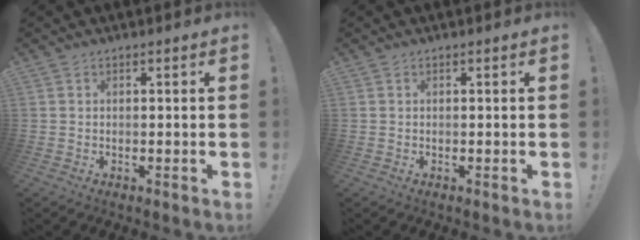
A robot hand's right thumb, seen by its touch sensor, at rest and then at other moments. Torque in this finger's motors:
{"motor_torque": [-0.32, 0.32, -0.12, 0.12, 0.01]}